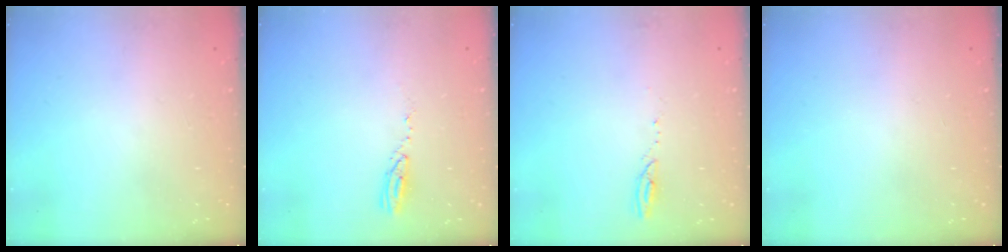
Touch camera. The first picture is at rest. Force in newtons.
{"total": 3.8, "press": 3.8, "slide": 0.2}
{"total": 3.0, "press": 3.0, "slide": 0.4}
{"total": 0.0}